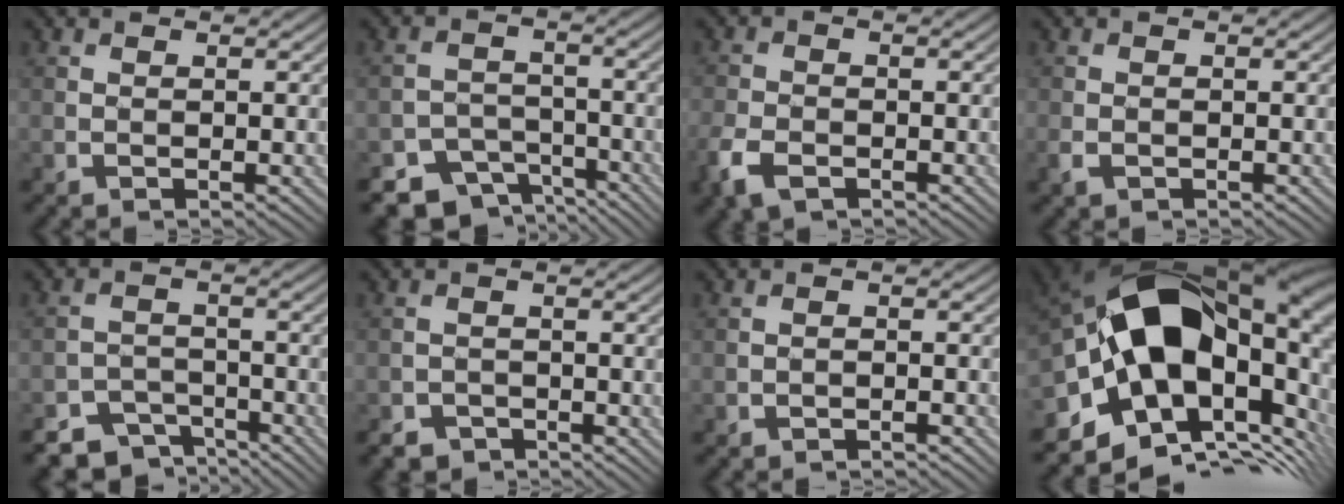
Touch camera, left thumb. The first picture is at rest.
{"total": 6.9, "force": [-5.2, 4.0, 2.1], "torque": [-0.029, -0.013, -0.083]}
{"total": 5.2, "force": [-3.0, 2.9, 3.1], "torque": [-0.077, -0.013, -0.067]}
{"total": 1.6, "force": [-0.9, 0.9, 1.0], "torque": [-0.025, -0.006, -0.017]}
{"total": 6.3, "force": [-5.2, 3.0, 1.7], "torque": [-0.028, -0.011, -0.089]}
{"total": 2.9, "force": [-2.5, 1.4, 0.5], "torque": [-0.006, -0.004, -0.049]}
{"total": 1.2, "force": [-1.1, 0.2, 0.4], "torque": [-0.006, 0.002, -0.022]}
{"total": 19.8, "force": [0.3, 13.1, 14.8], "torque": [-0.264, -0.017, 0.025]}